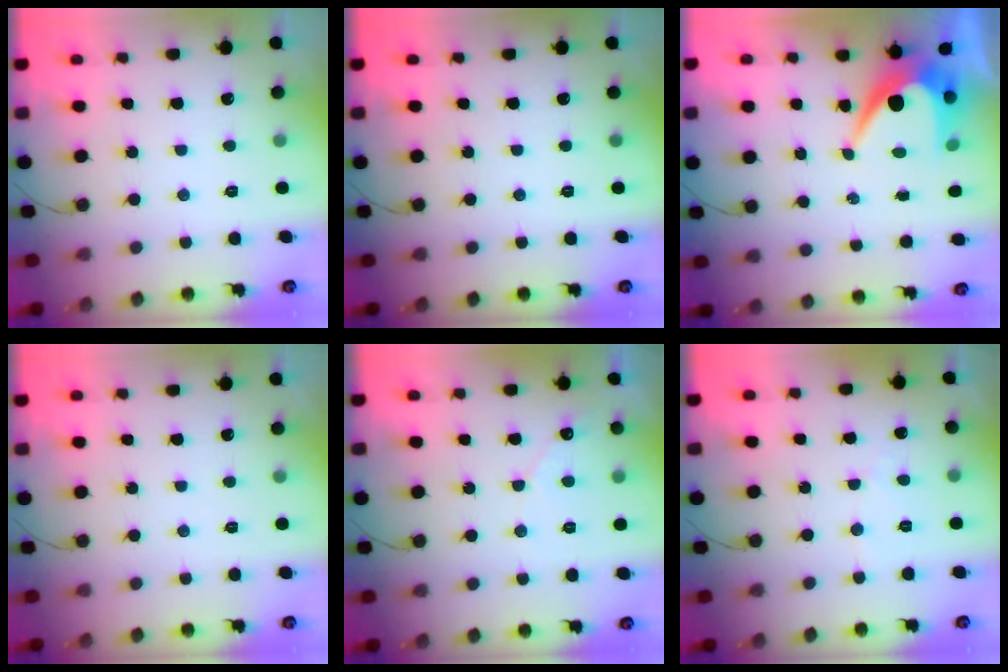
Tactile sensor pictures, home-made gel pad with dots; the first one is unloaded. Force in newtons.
{"total": 0.0}
{"total": 7.9, "press": 7.9, "slide": 0.6}
{"total": 0.0}
{"total": 3.4, "press": 3.4, "slide": 0.1}
{"total": 2.4, "press": 2.4, "slide": 0.2}